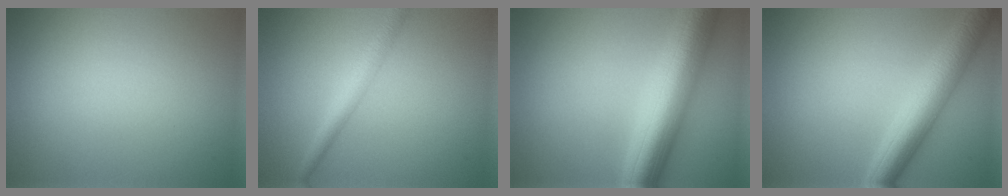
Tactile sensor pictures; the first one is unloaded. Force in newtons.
{"total": 2.9, "press": 2.9, "slide": 0.1}
{"total": 9.6, "press": 9.6, "slide": 0.4}
{"total": 6.1, "press": 6.1, "slide": 0.0}